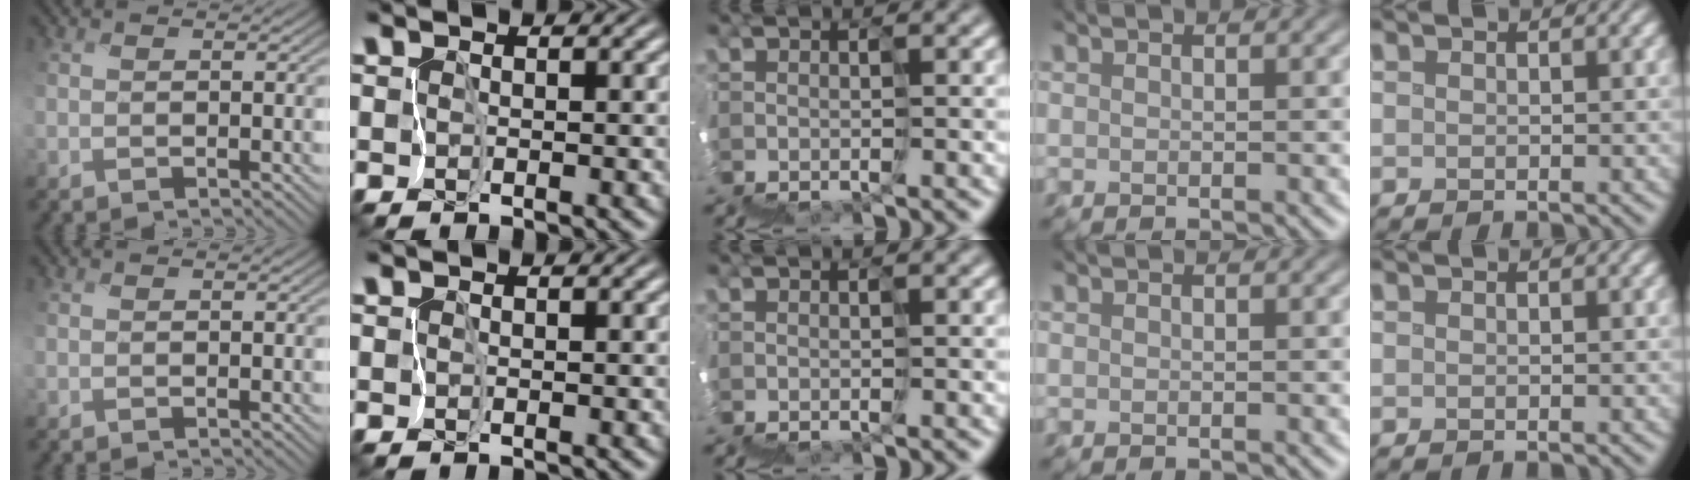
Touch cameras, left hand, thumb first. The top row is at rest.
{}